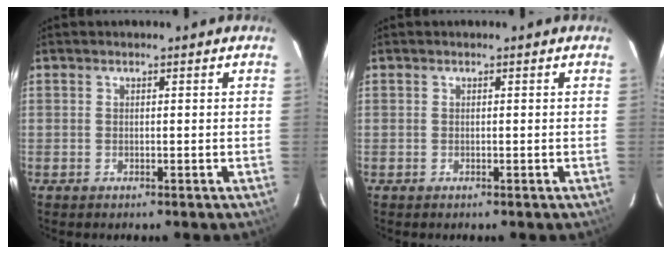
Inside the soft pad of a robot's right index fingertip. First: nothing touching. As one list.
[{"total": 0.0}]